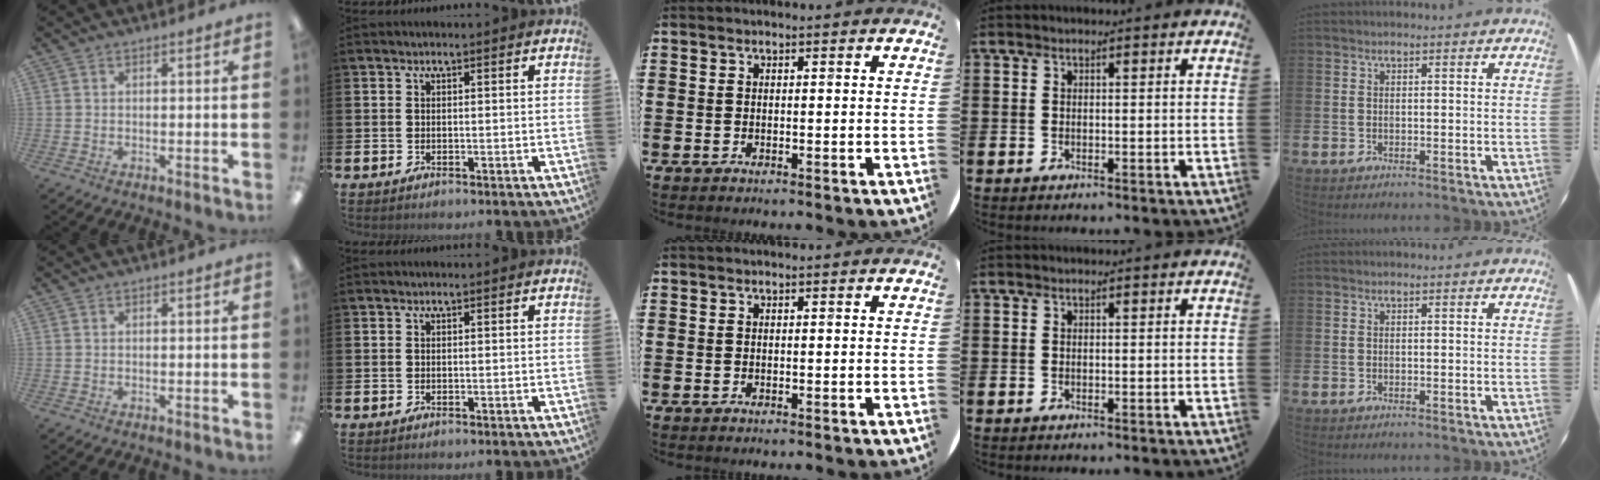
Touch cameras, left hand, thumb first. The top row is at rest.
{}